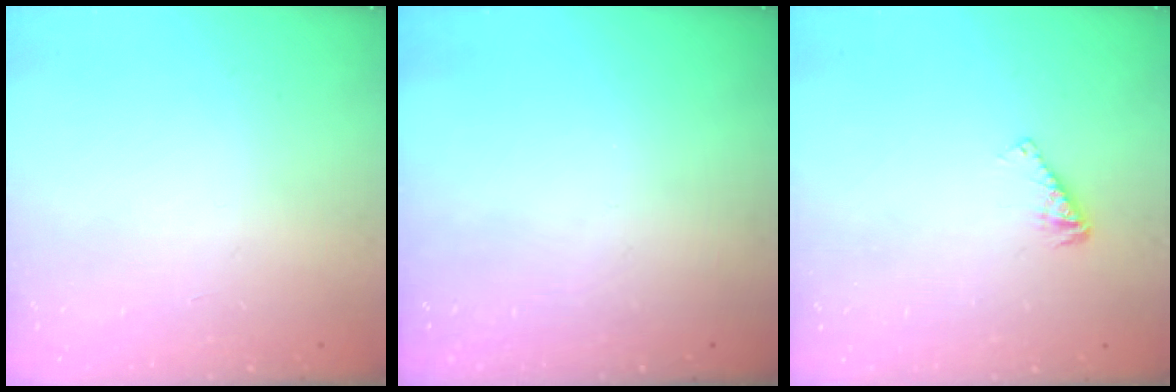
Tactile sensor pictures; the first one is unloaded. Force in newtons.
{"total": 0.0}
{"total": 3.5, "press": 3.5, "slide": 0.2}